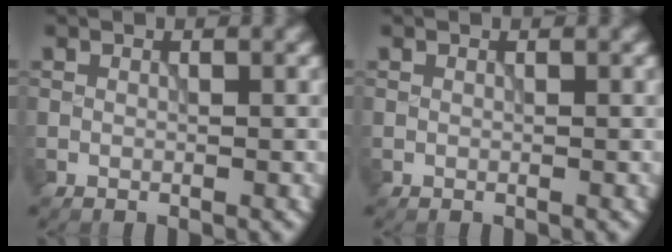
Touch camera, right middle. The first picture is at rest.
{"total": 0.0}